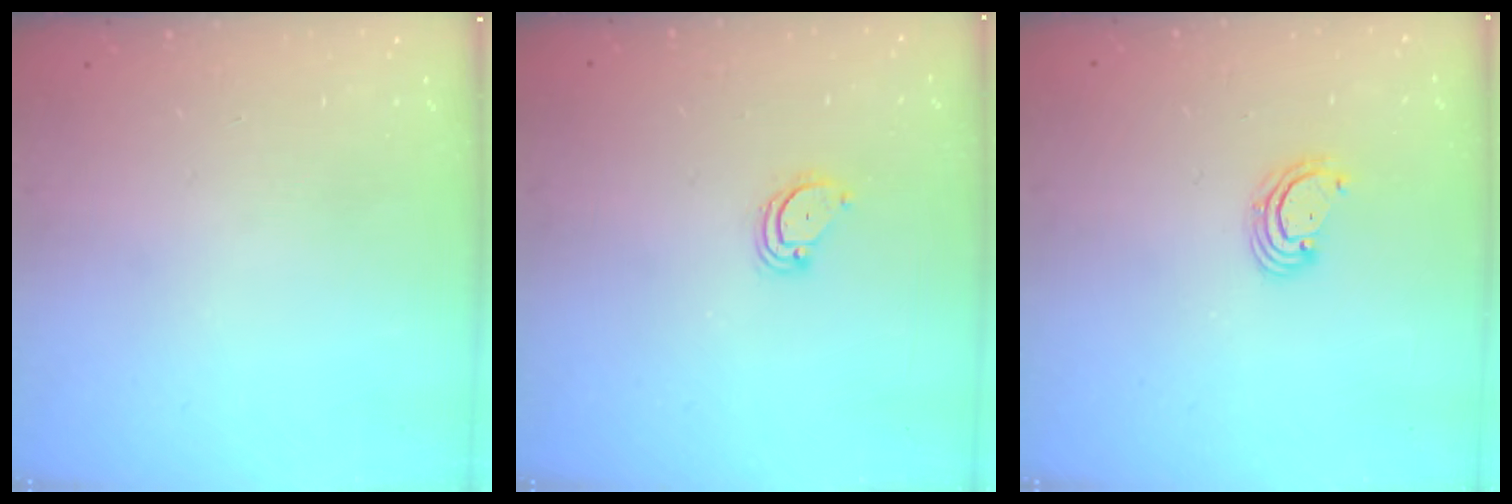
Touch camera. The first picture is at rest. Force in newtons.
{"total": 3.7, "press": 3.7, "slide": 0.3}
{"total": 2.6, "press": 2.6, "slide": 0.2}